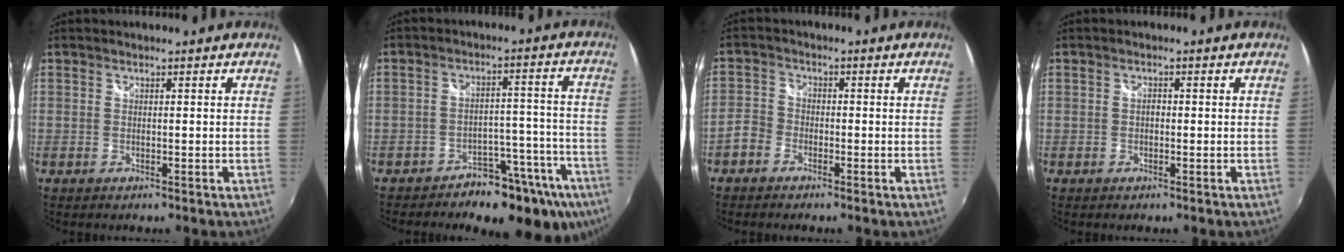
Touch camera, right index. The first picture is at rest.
{"total": 13.8, "force": [-10.2, 6.8, 6.3], "torque": [-0.067, 0.024, -0.130]}
{"total": 3.4, "force": [-2.1, 2.5, 0.9], "torque": [-0.021, 0.010, -0.049]}
{"total": 0.9, "force": [-0.2, 0.7, 0.5], "torque": [-0.008, 0.002, -0.006]}